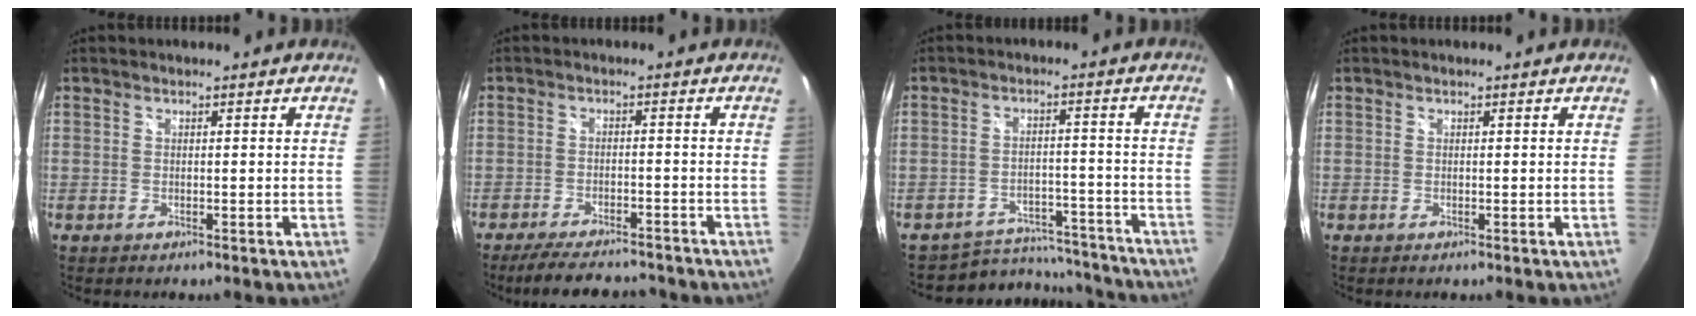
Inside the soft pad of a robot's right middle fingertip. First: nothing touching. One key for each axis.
{"total": 10.9, "fx": -9.4, "fy": 2.8, "fz": 4.8, "tx": -0.102, "ty": -0.015, "tz": -0.140}
{"total": 14.2, "fx": -13.2, "fy": 4.7, "fz": 1.8, "tx": -0.044, "ty": 0.026, "tz": -0.172}
{"total": 0.0}